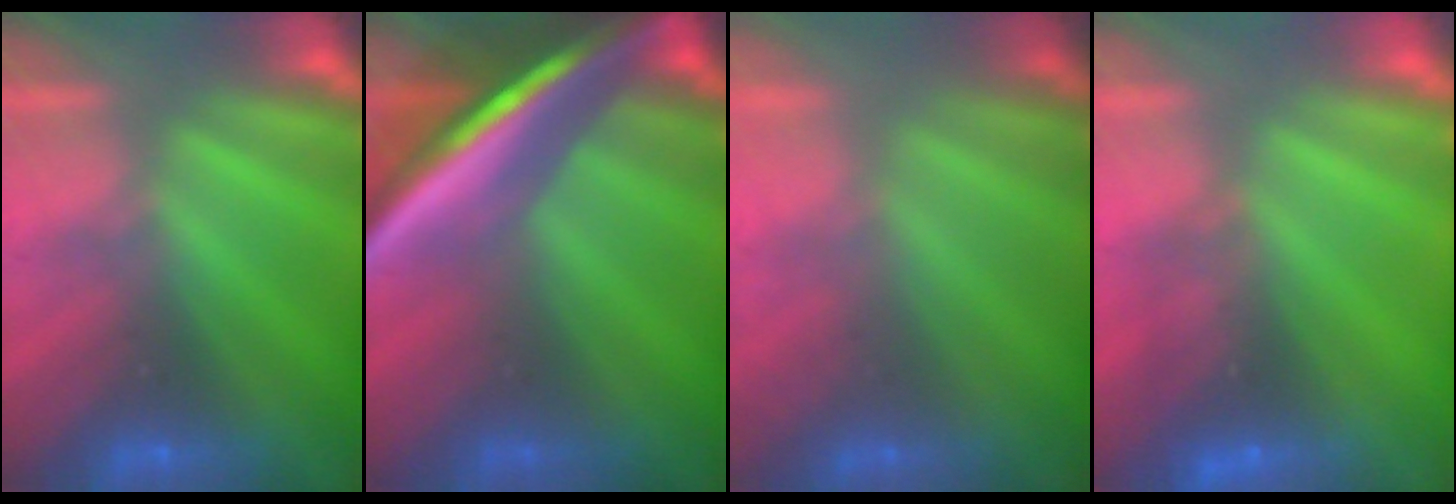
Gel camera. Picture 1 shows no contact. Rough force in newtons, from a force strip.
{"total": 7.5}
{"total": 2.0}
{"total": 2.3}